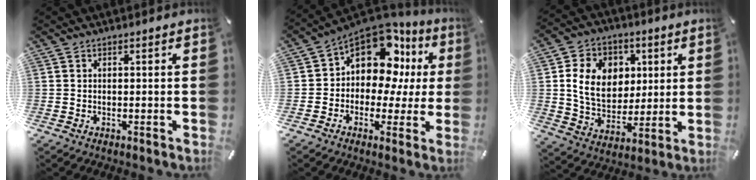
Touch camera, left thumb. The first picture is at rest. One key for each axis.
{"total": 13.7, "fx": 6.0, "fy": 9.0, "fz": 8.3, "tx": -0.138, "ty": -0.045, "tz": 0.107}
{"total": 13.6, "fx": 2.6, "fy": 11.2, "fz": 7.2, "tx": -0.143, "ty": 0.015, "tz": 0.053}